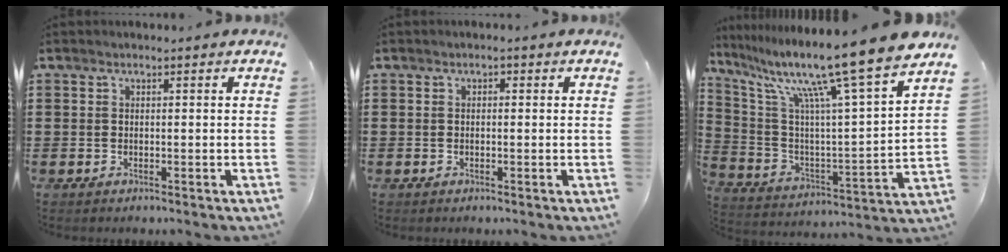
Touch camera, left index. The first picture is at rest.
{"total": 0.6, "force": [-0.2, 0.5, 0.2], "torque": [-0.007, 0.002, -0.006]}
{"total": 14.6, "force": [11.3, -0.4, 9.1], "torque": [-0.194, -0.080, 0.175]}